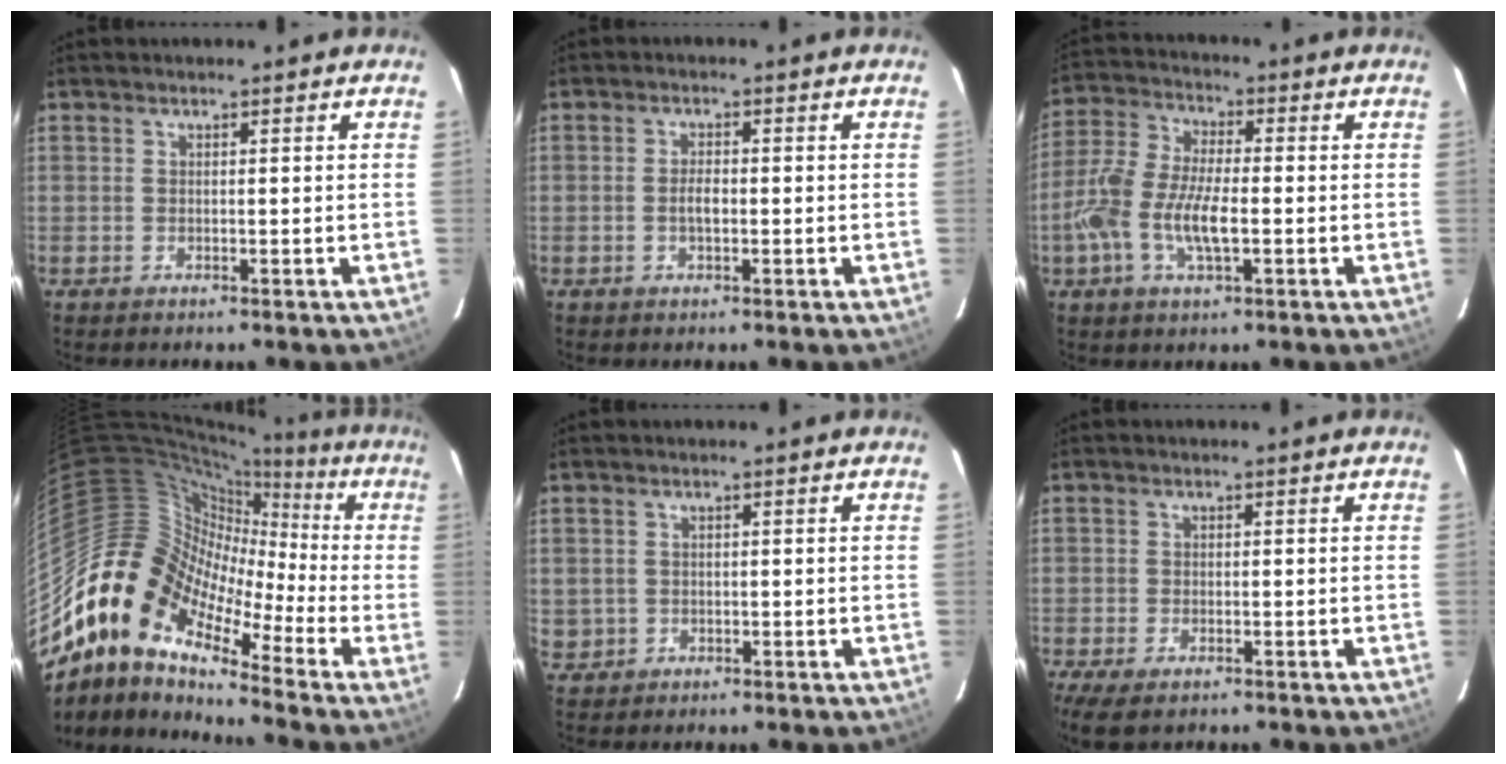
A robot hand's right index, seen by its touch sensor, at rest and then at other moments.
{"total": 2.2, "force": [-0.5, 1.0, 1.9], "torque": [-0.035, 0.001, -0.009]}
{"total": 11.3, "force": [-2.8, 4.4, 10.0], "torque": [-0.218, 0.003, -0.058]}
{"total": 12.9, "force": [-5.7, 8.7, 7.6], "torque": [-0.112, 0.013, -0.131]}
{"total": 2.5, "force": [0.1, 2.5, 0.3], "torque": [-0.002, 0.005, 0.006]}
{"total": 0.8, "force": [-0.5, 0.5, 0.3], "torque": [-0.008, -0.002, -0.011]}